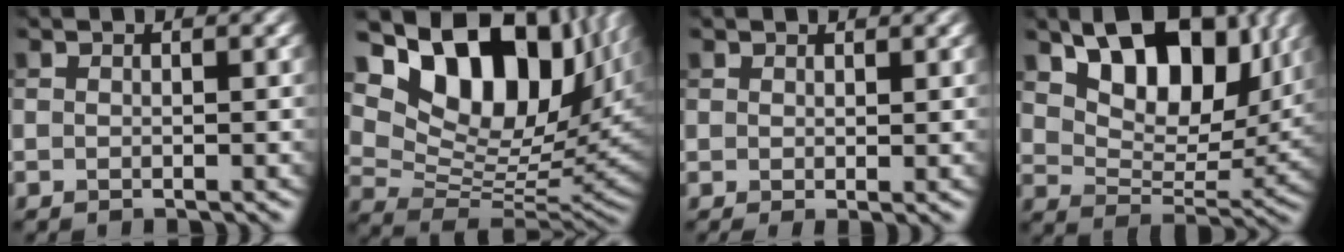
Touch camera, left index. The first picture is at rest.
{"total": 14.5, "force": [7.4, 8.1, 9.4], "torque": [-0.156, 0.019, 0.128]}
{"total": 1.5, "force": [0.7, 1.1, 0.6], "torque": [-0.010, 0.000, 0.012]}
{"total": 11.2, "force": [5.8, 6.2, 7.3], "torque": [-0.118, 0.001, 0.097]}